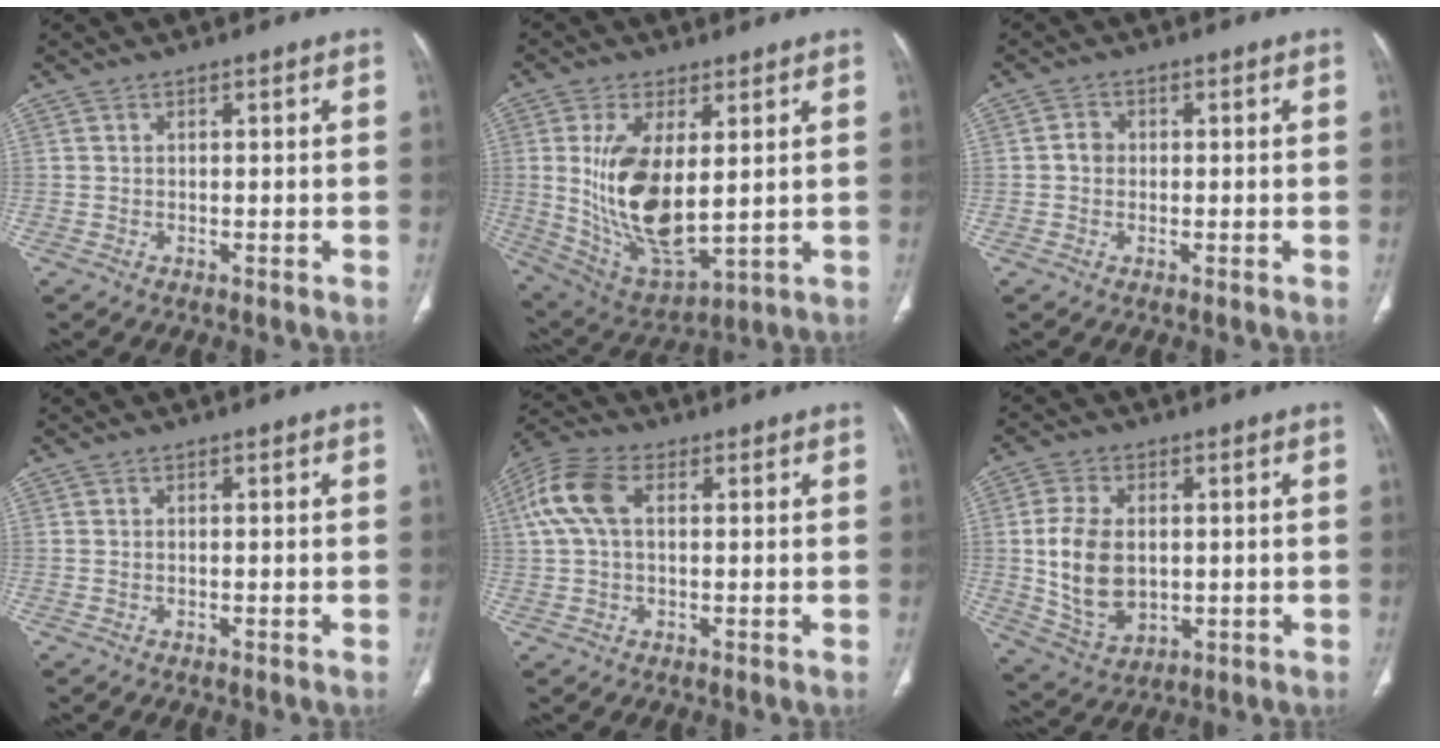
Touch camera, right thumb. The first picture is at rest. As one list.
[{"total": 16.5, "force": [2.1, 7.7, 14.4], "torque": [-0.271, -0.025, 0.062]}, {"total": 2.1, "force": [-0.1, 1.8, 1.0], "torque": [-0.007, 0.007, -0.006]}, {"total": 0.0}, {"total": 9.0, "force": [1.8, 5.3, 7.1], "torque": [-0.171, 0.032, 0.032]}, {"total": 12.2, "force": [0.2, 8.1, 9.2], "torque": [-0.169, -0.007, 0.019]}]